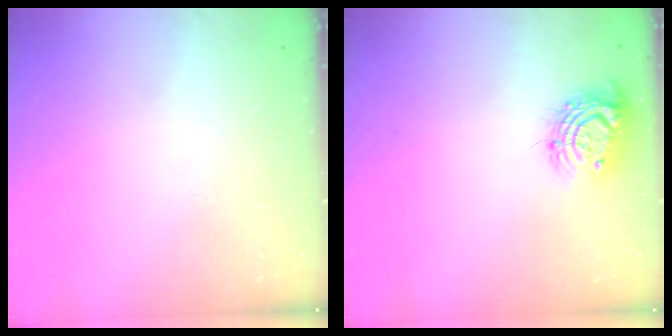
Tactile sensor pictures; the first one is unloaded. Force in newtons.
{"total": 11.0, "press": 11.0, "slide": 0.7}